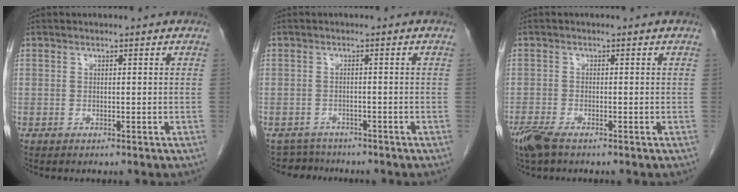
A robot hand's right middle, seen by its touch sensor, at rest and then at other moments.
{"total": 3.4, "force": [-3.0, 1.1, -0.9], "torque": [0.012, -0.005, -0.051]}
{"total": 3.7, "force": [-2.7, 0.9, 2.4], "torque": [-0.055, -0.009, -0.050]}